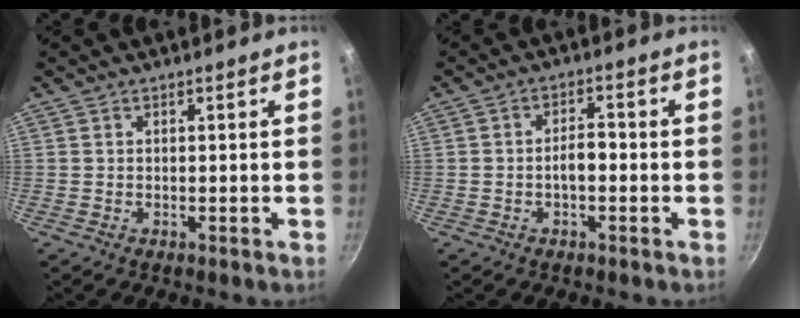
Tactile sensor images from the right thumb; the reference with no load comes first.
{"total": 3.6, "force": [-1.0, 1.8, 3.0], "torque": [-0.039, 0.021, -0.018]}